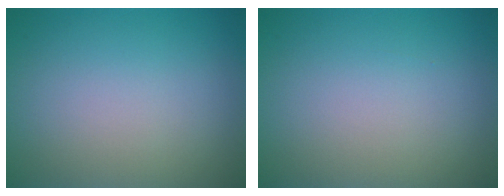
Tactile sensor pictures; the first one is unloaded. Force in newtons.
{"total": 0.0}